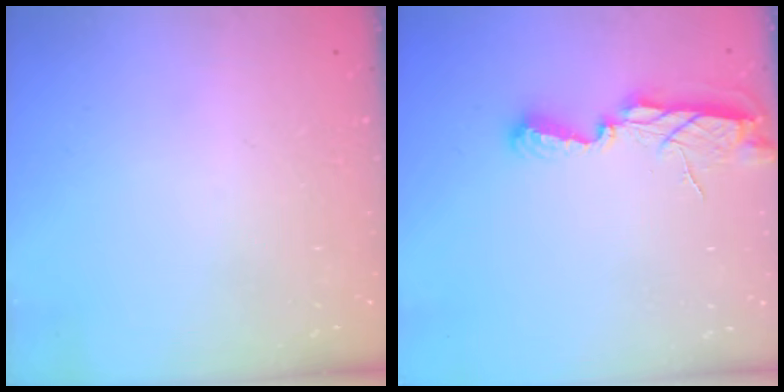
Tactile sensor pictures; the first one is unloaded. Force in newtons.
{"total": 7.3, "press": 7.3, "slide": 0.5}